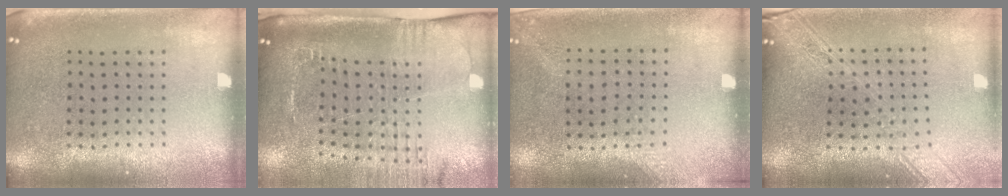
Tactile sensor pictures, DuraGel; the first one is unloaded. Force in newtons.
{"total": 2.6, "press": 2.0, "slide": 1.6}
{"total": 1.4, "press": 1.0, "slide": 0.9}
{"total": 2.2, "press": 1.9, "slide": 1.2}